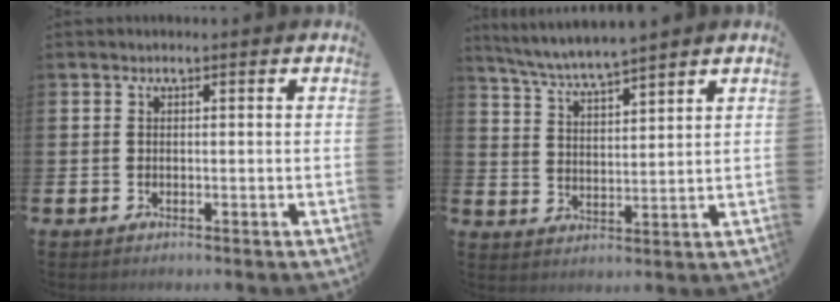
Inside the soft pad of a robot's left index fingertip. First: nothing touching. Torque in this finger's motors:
{"motor_torque": [0.22, -0.65, 0.36, 0.20]}